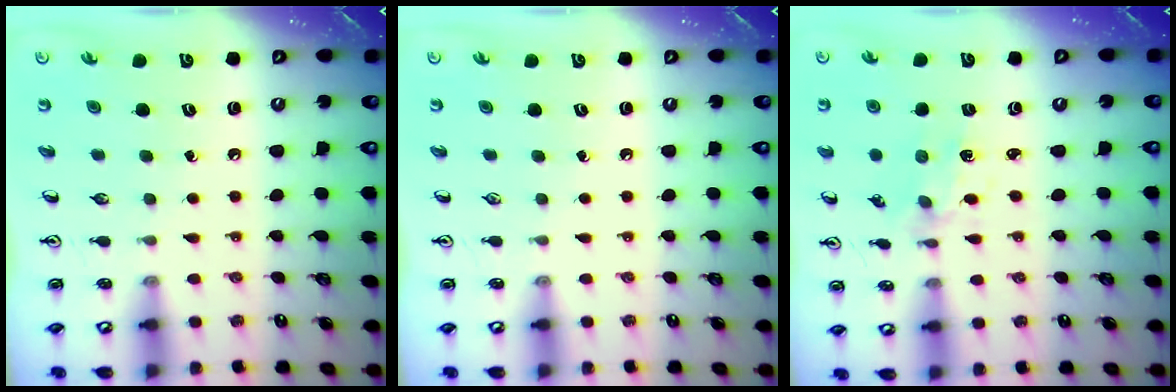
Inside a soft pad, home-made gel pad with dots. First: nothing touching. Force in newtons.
{"total": 0.0}
{"total": 2.4, "press": 2.4, "slide": 0.4}